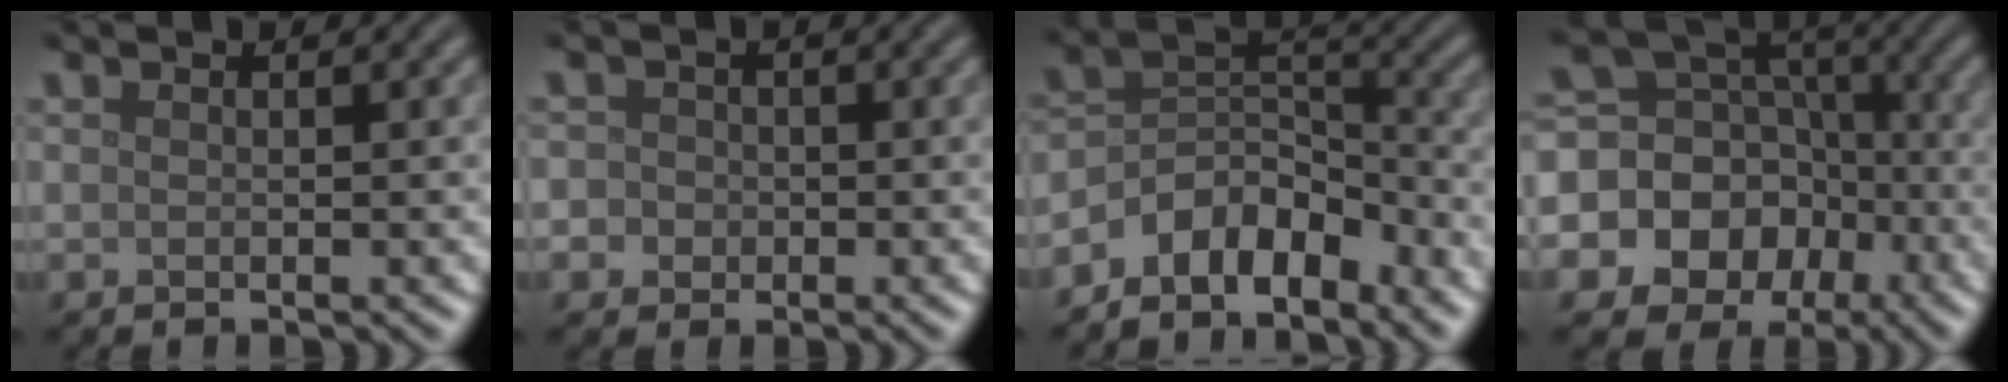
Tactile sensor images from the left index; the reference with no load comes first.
{"total": 3.6, "force": [-0.2, 3.4, 1.2], "torque": [0.003, 0.021, -0.030]}
{"total": 6.1, "force": [-4.3, 3.1, 2.9], "torque": [-0.033, 0.008, -0.088]}
{"total": 14.4, "force": [-4.8, 12.8, 4.6], "torque": [-0.118, -0.008, -0.085]}